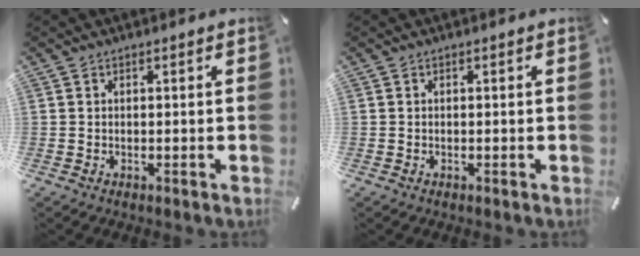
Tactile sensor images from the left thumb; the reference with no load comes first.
{"total": 0.0}